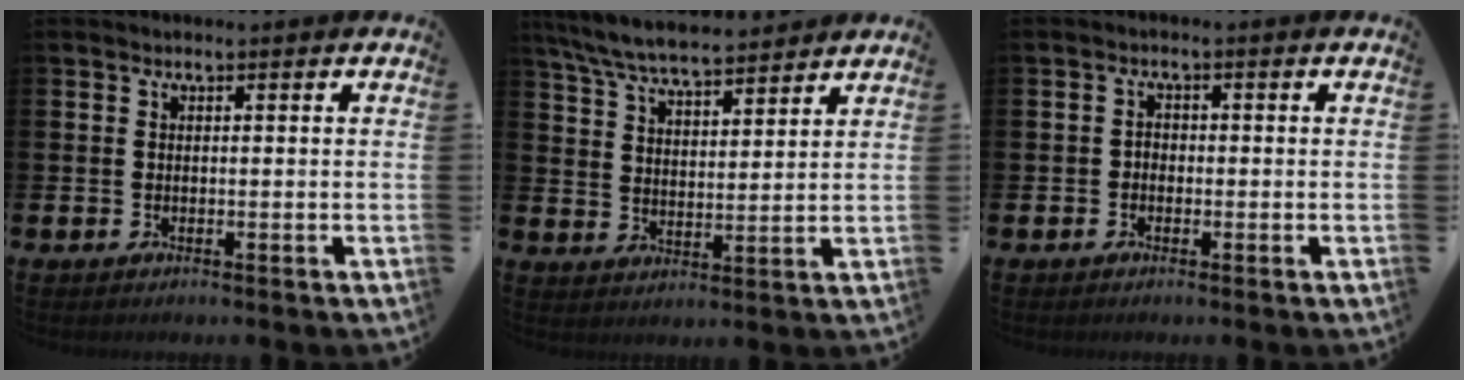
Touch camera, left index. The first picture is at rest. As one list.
[{"total": 6.9, "force": [6.6, 0.7, 1.8], "torque": [-0.063, -0.033, 0.120]}, {"total": 1.4, "force": [-0.7, 1.1, 0.5], "torque": [-0.002, 0.002, -0.019]}]